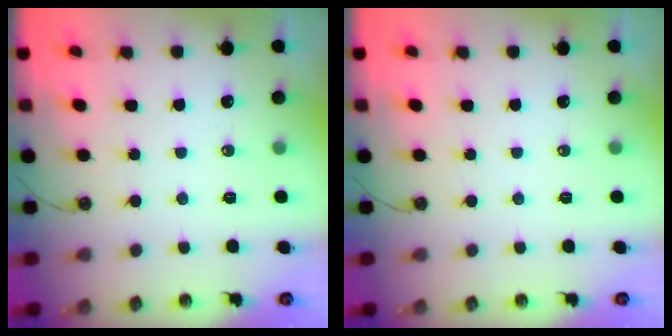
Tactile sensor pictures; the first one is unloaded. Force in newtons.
{"total": 0.0}